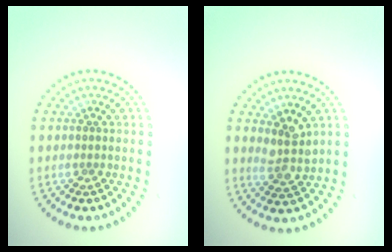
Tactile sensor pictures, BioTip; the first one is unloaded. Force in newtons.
{"total": 2.6, "press": 2.2, "slide": 1.5}